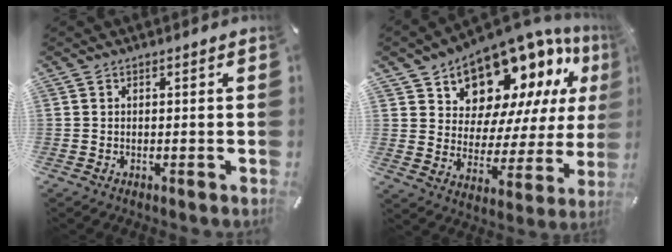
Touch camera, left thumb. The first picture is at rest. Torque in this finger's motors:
{"motor_torque": [1.43, 1.40, 1.75, -1.02, 0.33]}